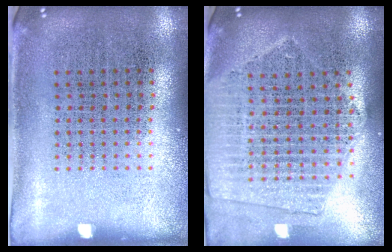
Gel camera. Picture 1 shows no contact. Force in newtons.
{"total": 2.1, "press": 1.9, "slide": 0.8}